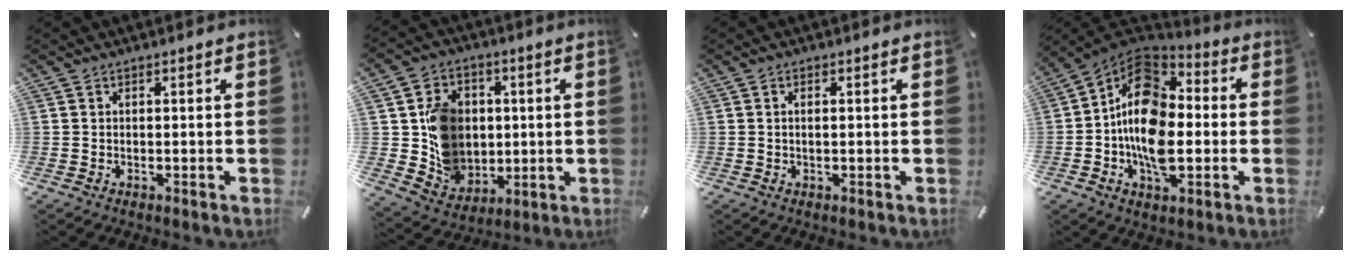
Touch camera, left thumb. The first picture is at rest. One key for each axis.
{"total": 12.0, "fx": 1.9, "fy": 10.9, "fz": 4.5, "tx": -0.091, "ty": -0.002, "tz": 0.050}
{"total": 1.1, "fx": 0.0, "fy": 0.4, "fz": 1.1, "tx": -0.021, "ty": 0.001, "tz": -0.001}
{"total": 16.6, "fx": -2.5, "fy": 10.6, "fz": 12.5, "tx": -0.239, "ty": 0.007, "tz": -0.052}